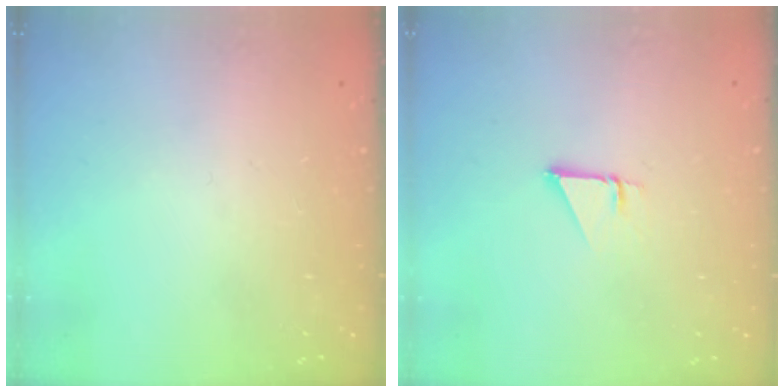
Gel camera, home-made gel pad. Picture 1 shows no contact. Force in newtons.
{"total": 1.0, "press": 1.0, "slide": 0.1}